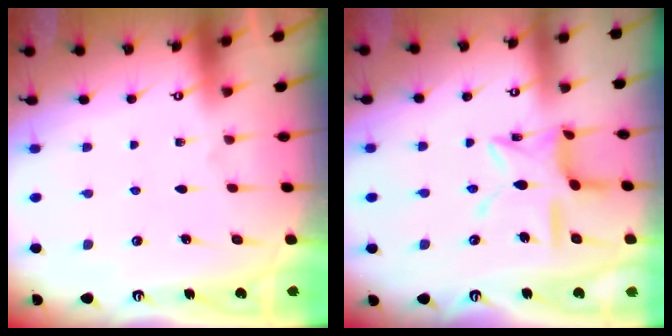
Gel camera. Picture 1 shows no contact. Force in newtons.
{"total": 12.6, "press": 12.6, "slide": 0.8}